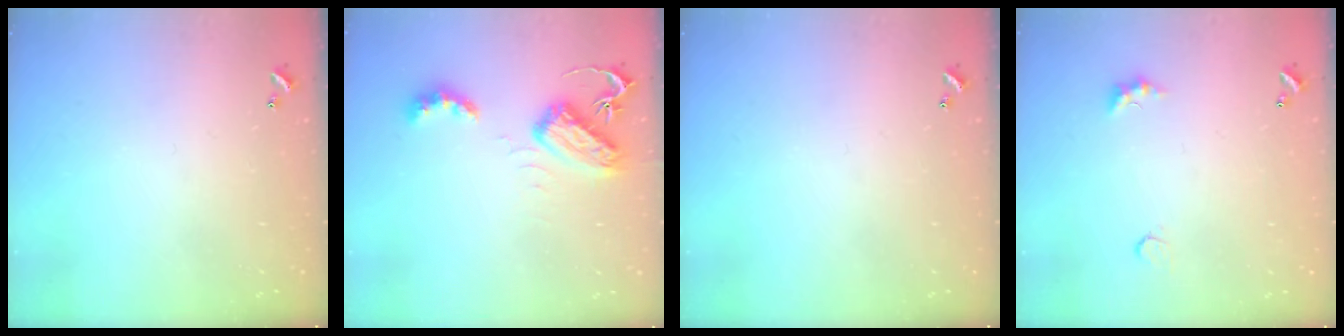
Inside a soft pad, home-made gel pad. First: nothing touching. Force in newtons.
{"total": 7.1, "press": 7.1, "slide": 0.4}
{"total": 0.0}
{"total": 3.1, "press": 3.0, "slide": 0.7}